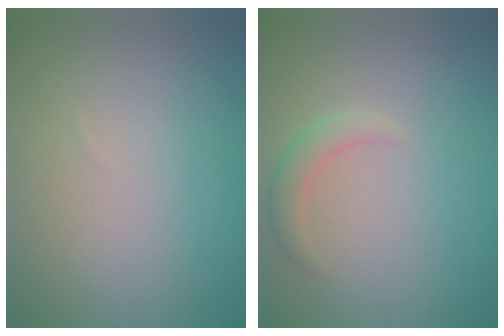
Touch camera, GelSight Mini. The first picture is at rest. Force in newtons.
{"total": 1.7, "press": 1.7, "slide": 0.3}